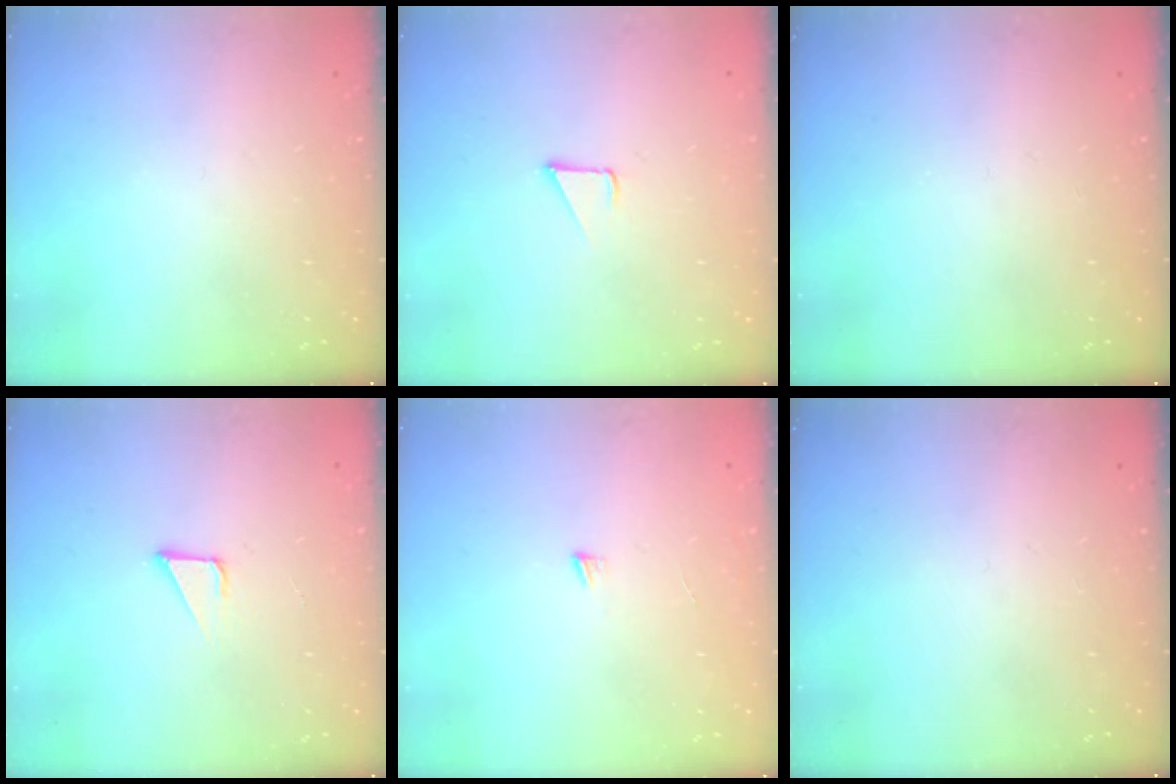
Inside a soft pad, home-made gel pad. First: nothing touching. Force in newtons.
{"total": 2.8, "press": 2.8, "slide": 0.2}
{"total": 0.0}
{"total": 2.2, "press": 2.2, "slide": 0.2}
{"total": 3.1, "press": 3.1, "slide": 0.3}
{"total": 0.0}